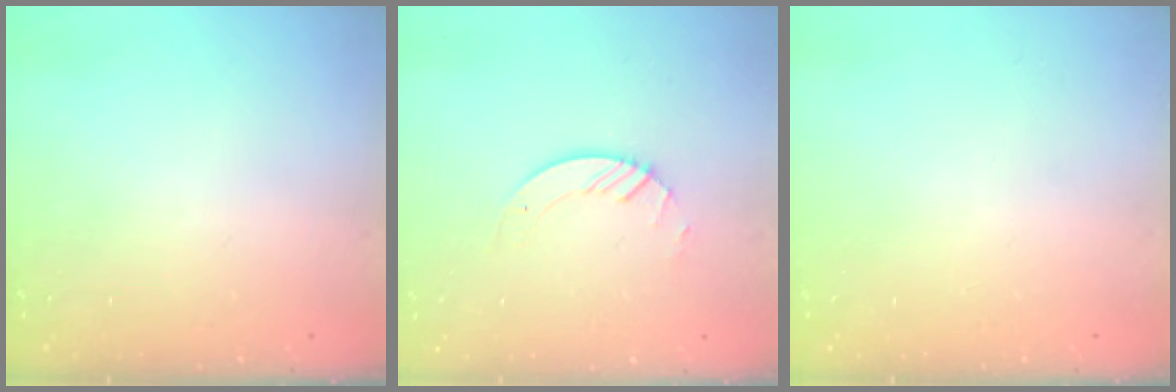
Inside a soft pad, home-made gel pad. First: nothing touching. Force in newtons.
{"total": 3.8, "press": 3.8, "slide": 0.3}
{"total": 0.0}